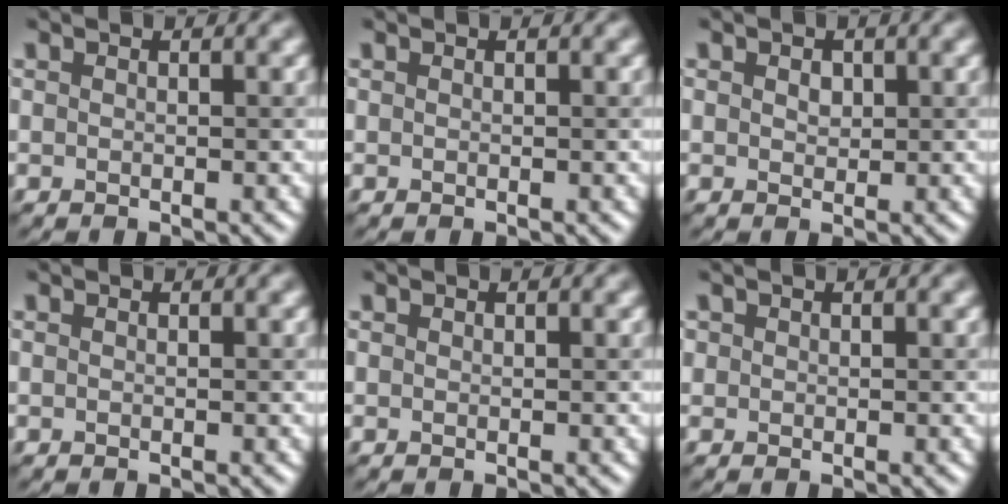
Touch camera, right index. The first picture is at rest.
{"total": 0.0}
{"total": 1.1, "force": [0.3, 0.8, 0.6], "torque": [-0.012, -0.001, 0.005]}
{"total": 0.0}
{"total": 0.0}
{"total": 0.5, "force": [0.2, 0.5, 0.0], "torque": [0.005, 0.001, 0.001]}